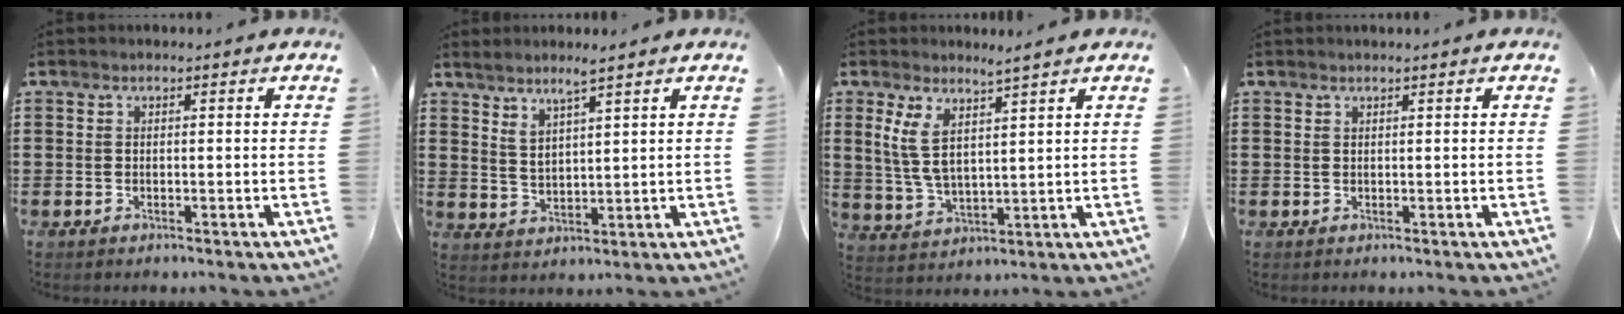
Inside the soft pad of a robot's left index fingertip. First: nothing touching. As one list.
[{"total": 3.3, "force": [2.7, -0.1, 1.9], "torque": [-0.042, -0.002, 0.048]}, {"total": 5.6, "force": [3.2, 1.3, 4.4], "torque": [-0.110, -0.011, 0.054]}, {"total": 0.5, "force": [0.4, -0.1, 0.4], "torque": [-0.007, -0.002, 0.007]}]